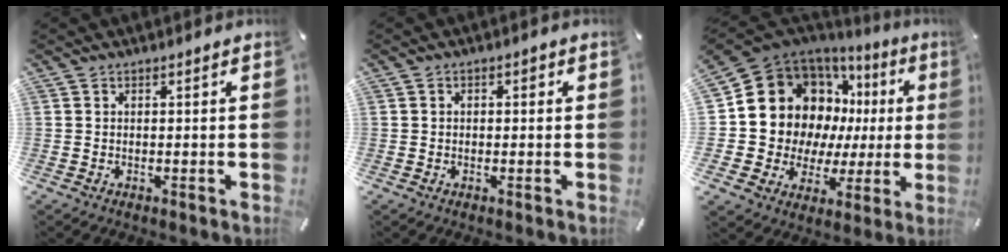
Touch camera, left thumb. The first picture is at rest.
{"total": 1.4, "force": [0.0, 0.9, 1.0], "torque": [-0.021, 0.007, -0.003]}
{"total": 18.0, "force": [5.9, 14.8, 8.5], "torque": [-0.146, -0.049, 0.128]}